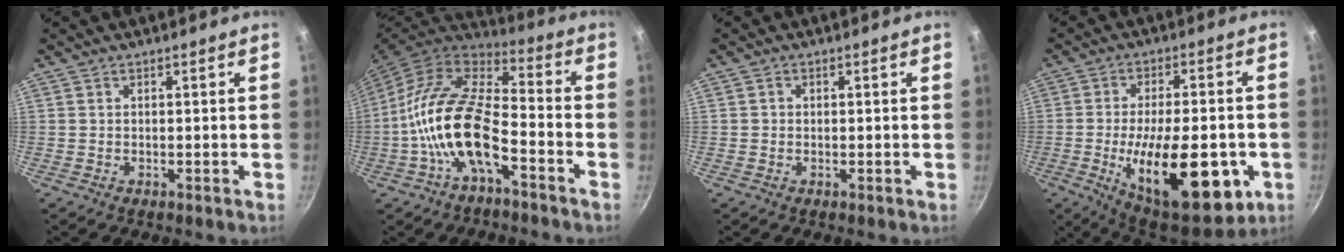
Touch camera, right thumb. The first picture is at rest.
{"total": 16.9, "force": [-5.7, 7.8, 13.9], "torque": [-0.256, 0.046, -0.122]}
{"total": 0.7, "force": [0.0, 0.7, 0.2], "torque": [-0.002, 0.004, -0.002]}
{"total": 23.0, "force": [-6.1, 9.6, 19.9], "torque": [-0.278, 0.004, -0.078]}